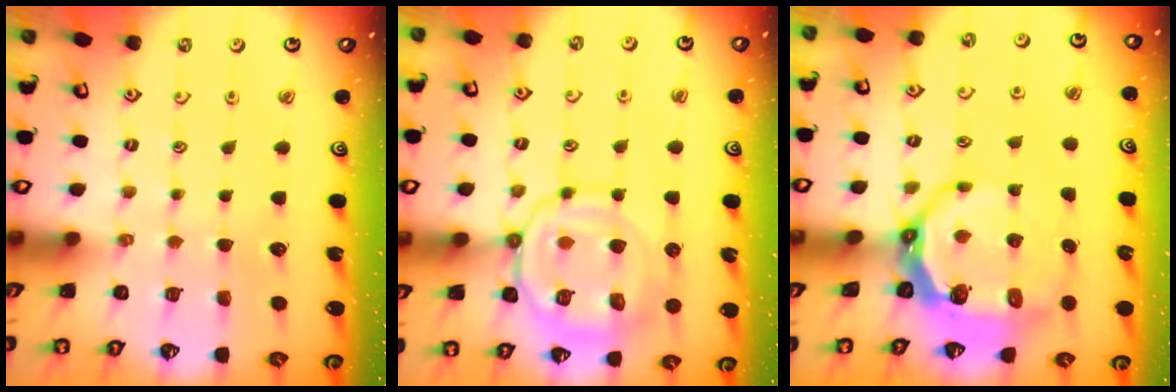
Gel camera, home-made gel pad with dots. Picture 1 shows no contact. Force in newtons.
{"total": 14.0, "press": 14.0, "slide": 1.3}
{"total": 7.8, "press": 6.9, "slide": 3.7}